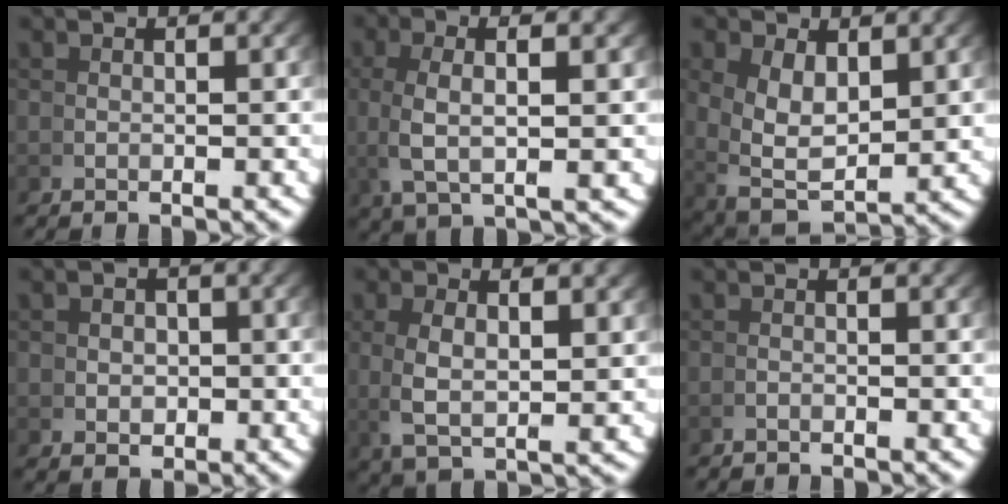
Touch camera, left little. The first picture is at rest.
{"total": 4.6, "force": [1.5, 0.7, 4.3], "torque": [-0.091, 0.011, 0.038]}
{"total": 6.6, "force": [0.4, 4.6, 4.7], "torque": [-0.112, -0.039, 0.029]}
{"total": 1.8, "force": [0.0, 1.4, 1.1], "torque": [-0.008, -0.009, 0.007]}
{"total": 4.3, "force": [1.1, 1.4, 3.9], "torque": [-0.093, -0.003, 0.037]}
{"total": 1.0, "force": [-0.5, -0.8, -0.3], "torque": [0.003, 0.001, -0.011]}